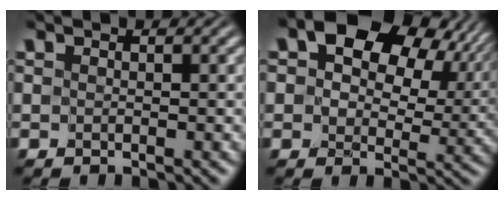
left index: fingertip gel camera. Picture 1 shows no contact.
{"total": 12.6, "force": [5.3, 7.9, 8.4], "torque": [-0.115, 0.009, 0.088]}